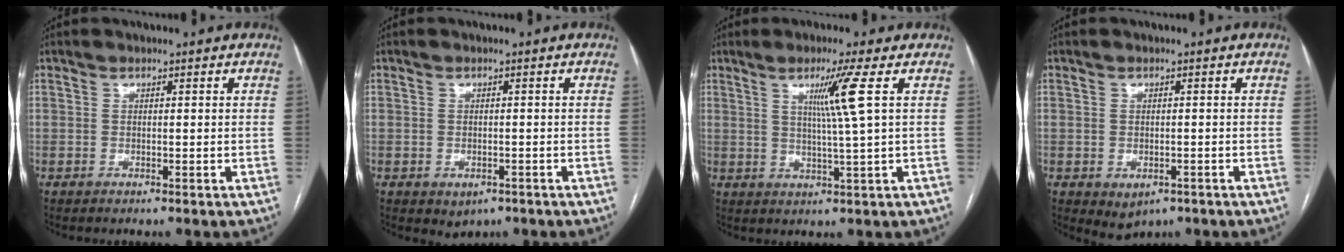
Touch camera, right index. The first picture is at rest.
{"total": 2.5, "force": [-1.3, 1.8, 1.2], "torque": [-0.011, 0.000, -0.005]}
{"total": 6.1, "force": [2.0, -2.0, 5.5], "torque": [-0.103, -0.010, 0.041]}
{"total": 3.2, "force": [-1.5, 2.3, 1.8], "torque": [-0.023, -0.003, -0.007]}